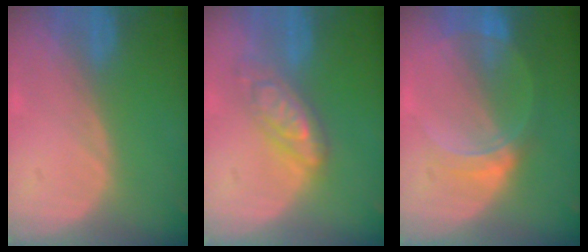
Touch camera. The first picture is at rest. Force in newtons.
{"total": 6.4, "press": 6.4, "slide": 0.5}
{"total": 6.5, "press": 5.7, "slide": 3.1}